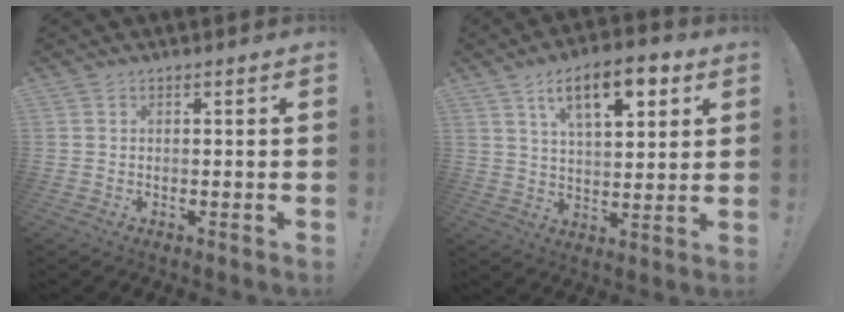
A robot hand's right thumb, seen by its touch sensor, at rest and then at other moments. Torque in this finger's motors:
{"motor_torque": [0.65, 0.72, 0.98, 1.03, 0.23]}